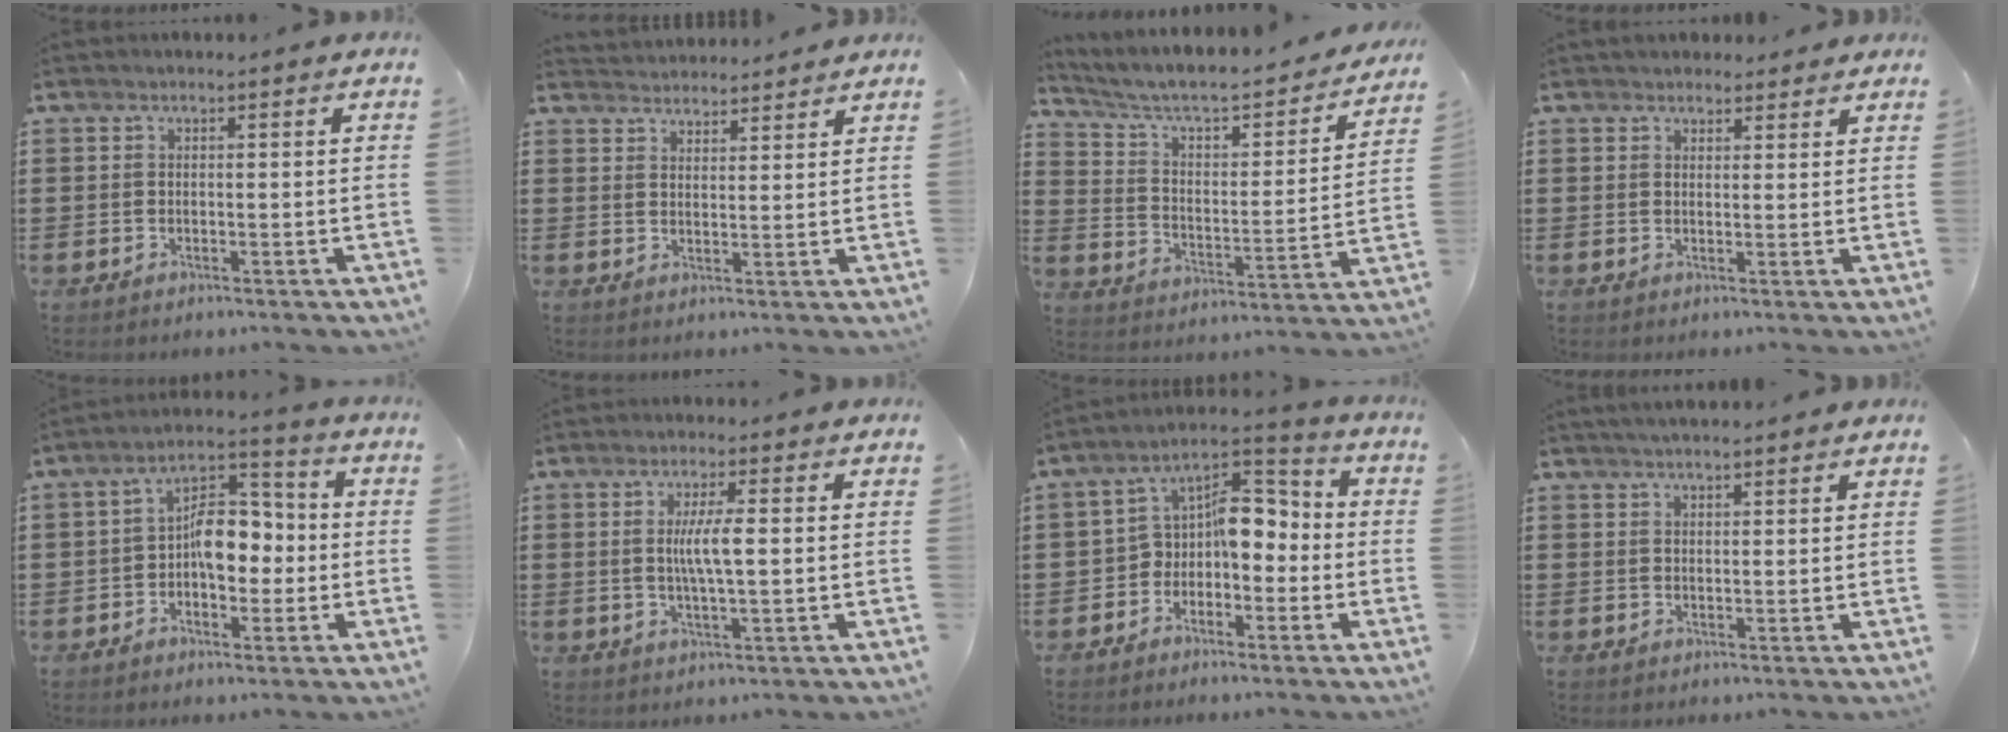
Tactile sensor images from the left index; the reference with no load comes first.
{"total": 2.8, "force": [2.8, 0.1, -0.5], "torque": [0.001, -0.008, 0.053]}
{"total": 5.3, "force": [4.2, 1.8, 2.7], "torque": [-0.075, -0.034, 0.064]}
{"total": 2.2, "force": [2.1, 0.8, 0.0], "torque": [-0.006, 0.001, 0.040]}
{"total": 8.1, "force": [-0.5, 5.0, 6.3], "torque": [-0.107, 0.016, -0.014]}
{"total": 4.7, "force": [0.4, 0.7, 4.7], "torque": [-0.087, 0.000, 0.003]}
{"total": 6.3, "force": [-0.9, 4.6, 4.2], "torque": [-0.080, 0.002, -0.024]}
{"total": 1.9, "force": [1.8, 0.3, 0.5], "torque": [-0.013, 0.003, 0.034]}